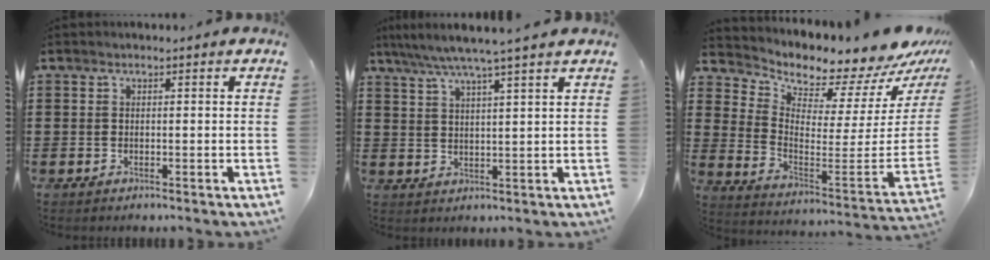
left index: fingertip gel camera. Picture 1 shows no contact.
{"total": 4.7, "force": [3.8, -0.3, 2.8], "torque": [-0.064, -0.014, 0.066]}
{"total": 5.2, "force": [5.1, 0.9, 0.3], "torque": [-0.030, -0.078, 0.079]}